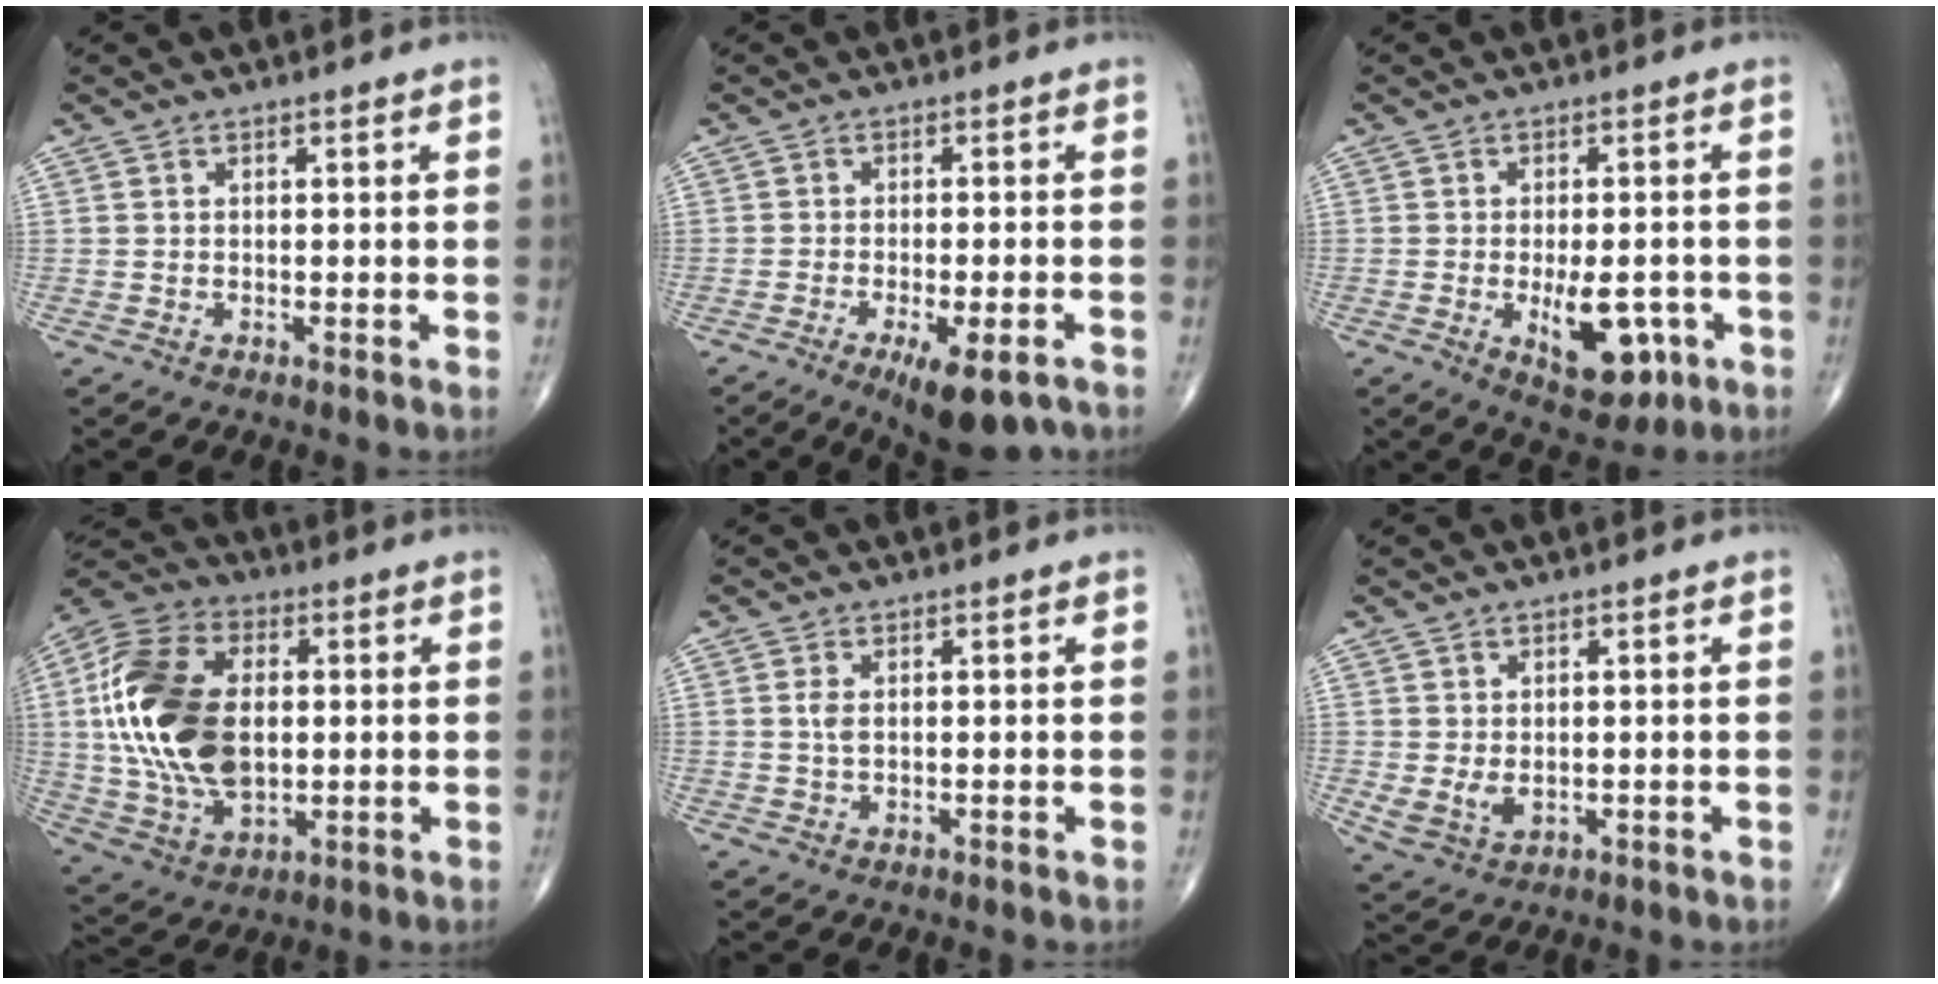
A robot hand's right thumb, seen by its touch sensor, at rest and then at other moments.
{"total": 9.3, "force": [-5.2, 2.8, 7.1], "torque": [-0.101, 0.001, -0.075]}
{"total": 10.0, "force": [-3.1, 4.9, 8.1], "torque": [-0.096, 0.001, -0.032]}
{"total": 22.4, "force": [1.7, 13.5, 17.8], "torque": [-0.358, -0.002, 0.033]}
{"total": 1.7, "force": [0.4, 0.9, 1.4], "torque": [-0.033, 0.002, 0.011]}
{"total": 3.9, "force": [0.1, 2.7, 2.8], "torque": [-0.050, -0.007, 0.015]}